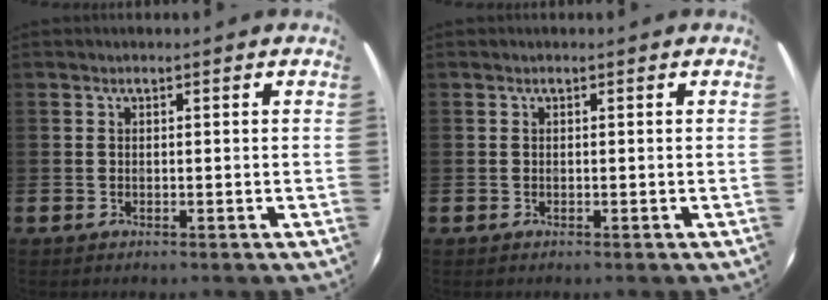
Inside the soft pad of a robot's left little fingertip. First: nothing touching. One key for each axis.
{"total": 0.0}